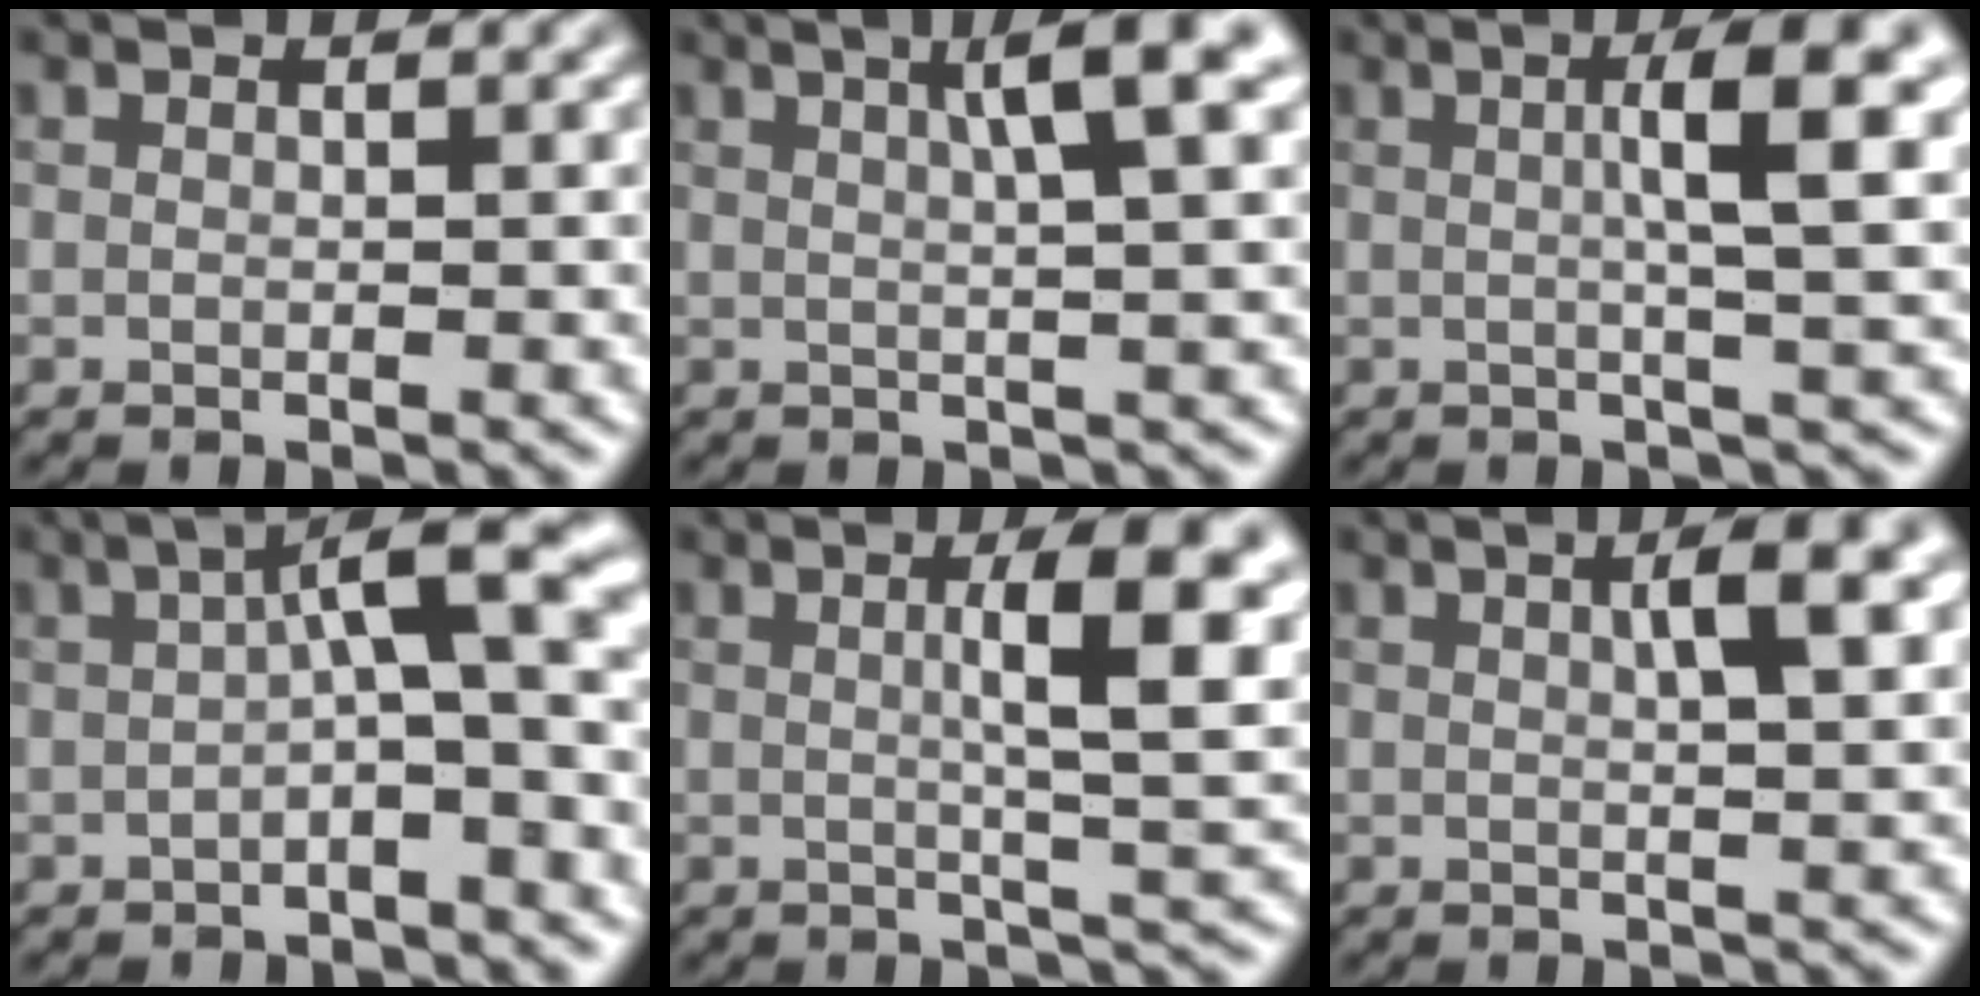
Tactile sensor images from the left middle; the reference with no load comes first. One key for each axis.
{"total": 5.1, "fx": 1.8, "fy": 0.7, "fz": 4.7, "tx": -0.061, "ty": 0.012, "tz": 0.025}
{"total": 5.7, "fx": 1.1, "fy": 0.8, "fz": 5.5, "tx": -0.079, "ty": 0.011, "tz": 0.014}
{"total": 5.5, "fx": -0.3, "fy": 1.1, "fz": 5.4, "tx": -0.078, "ty": 0.021, "tz": -0.014}
{"total": 7.2, "fx": 1.3, "fy": 1.6, "fz": 6.9, "tx": -0.085, "ty": 0.009, "tz": 0.016}
{"total": 4.3, "fx": 1.3, "fy": 0.9, "fz": 4.0, "tx": -0.054, "ty": 0.010, "tz": 0.017}